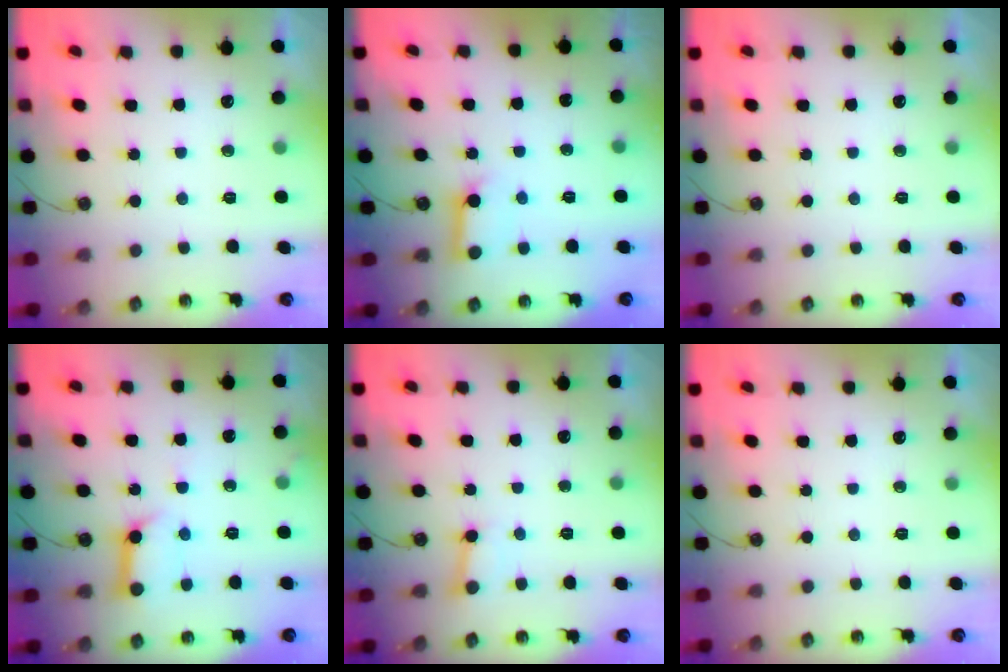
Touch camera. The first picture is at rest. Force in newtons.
{"total": 7.9, "press": 7.9, "slide": 0.8}
{"total": 0.0}
{"total": 11.1, "press": 11.1, "slide": 1.1}
{"total": 4.7, "press": 4.6, "slide": 0.9}
{"total": 0.0}